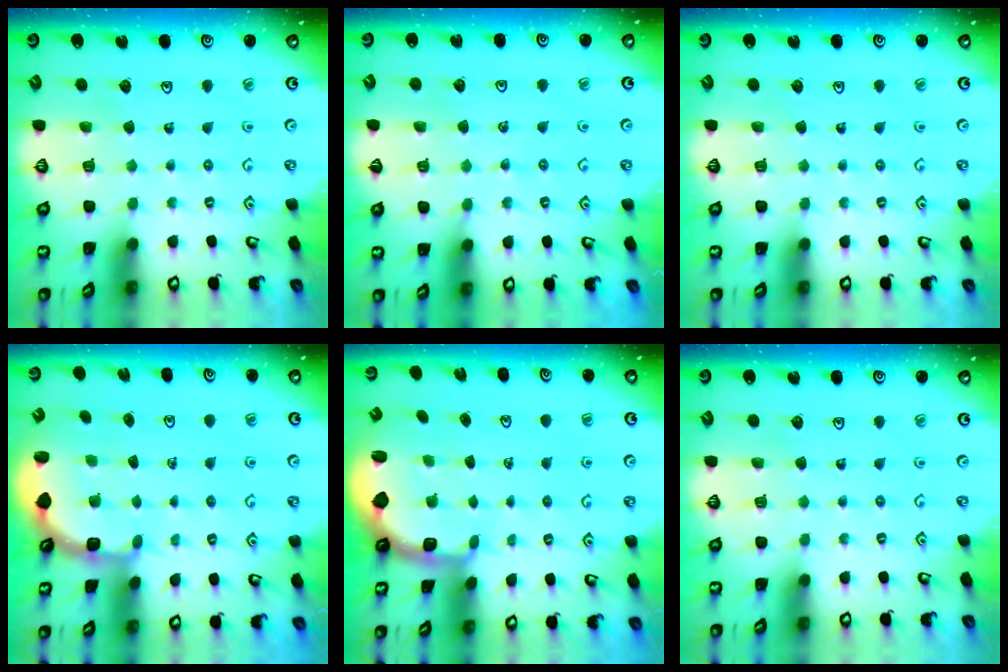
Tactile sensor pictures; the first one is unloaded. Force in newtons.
{"total": 3.5, "press": 3.5, "slide": 0.6}
{"total": 0.0}
{"total": 2.9, "press": 2.5, "slide": 1.4}
{"total": 2.2, "press": 1.5, "slide": 1.6}
{"total": 0.0}